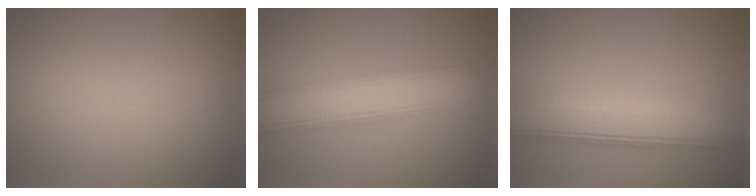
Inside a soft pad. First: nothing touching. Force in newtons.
{"total": 6.9, "press": 6.9, "slide": 0.2}
{"total": 6.4, "press": 6.4, "slide": 0.3}